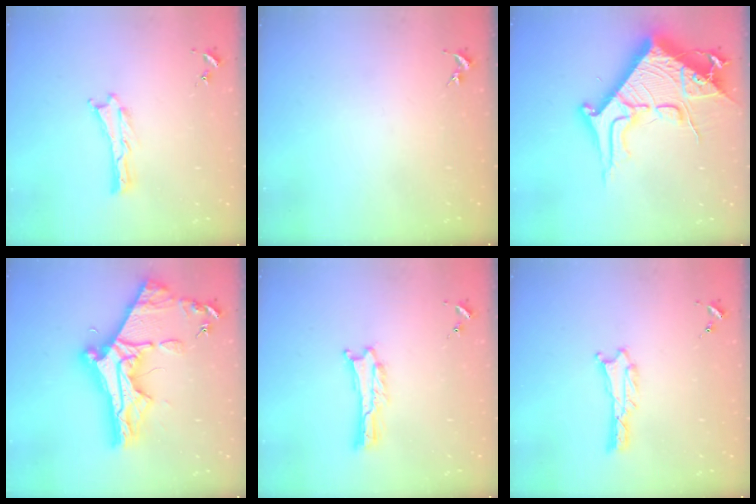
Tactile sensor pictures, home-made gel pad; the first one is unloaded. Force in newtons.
{"total": 0.0}
{"total": 14.9, "press": 14.8, "slide": 2.0}
{"total": 13.3, "press": 13.3, "slide": 1.2}
{"total": 0.5, "press": 0.5, "slide": 0.1}
{"total": 0.8, "press": 0.8, "slide": 0.1}